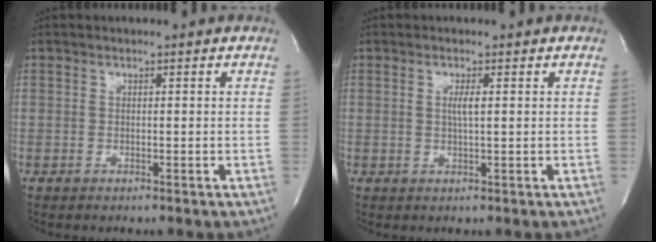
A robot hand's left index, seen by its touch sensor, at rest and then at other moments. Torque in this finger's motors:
{"motor_torque": [0.31, 0.14, 0.12, 0.04]}